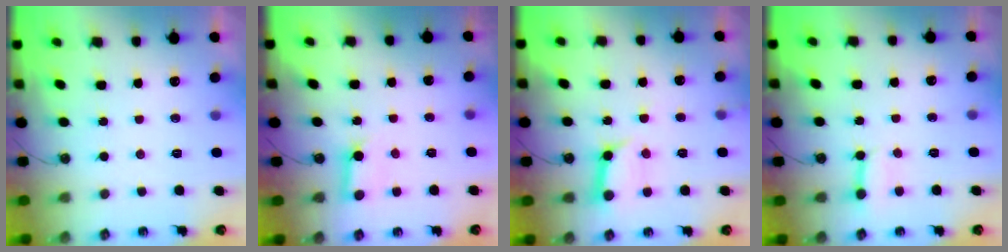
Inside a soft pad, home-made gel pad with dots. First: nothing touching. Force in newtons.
{"total": 6.8, "press": 6.8, "slide": 0.7}
{"total": 10.1, "press": 10.1, "slide": 1.2}
{"total": 2.8, "press": 2.8, "slide": 0.3}